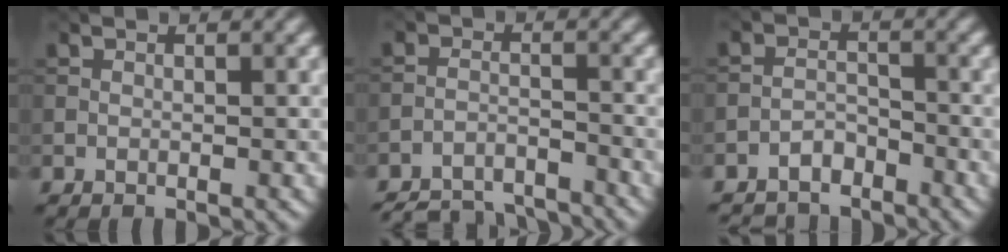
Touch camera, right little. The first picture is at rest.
{"total": 7.5, "force": [-7.2, 1.8, 1.4], "torque": [-0.022, -0.013, -0.117]}
{"total": 3.3, "force": [-3.0, 1.3, 0.4], "torque": [-0.001, 0.003, -0.063]}